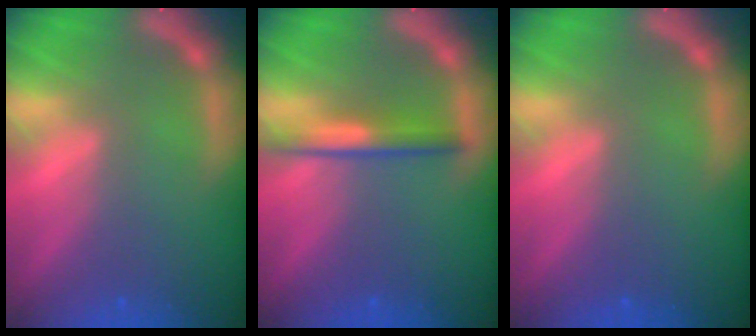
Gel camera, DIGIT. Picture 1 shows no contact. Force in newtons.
{"total": 3.0}
{"total": 0.0}